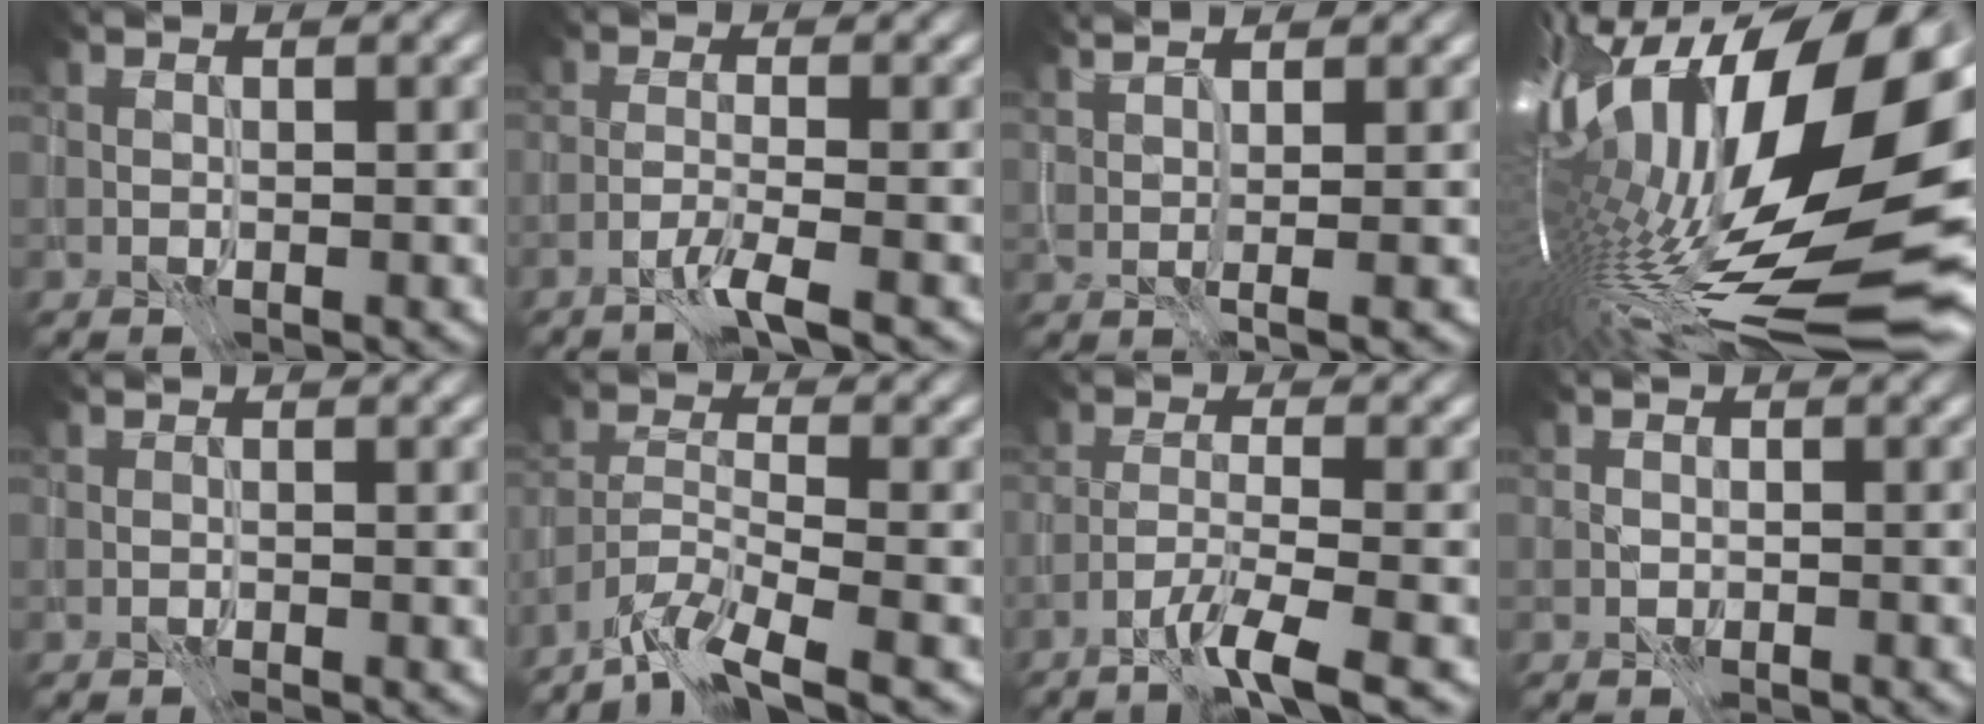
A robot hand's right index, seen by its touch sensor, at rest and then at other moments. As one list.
[{"total": 2.3, "force": [-1.9, -0.2, 1.3], "torque": [-0.021, 0.008, -0.049]}, {"total": 4.8, "force": [2.6, 1.2, 3.9], "torque": [-0.054, 0.018, 0.024]}, {"total": 21.1, "force": [2.5, 8.6, 19.1], "torque": [-0.356, -0.018, 0.047]}, {"total": 0.5, "force": [-0.5, -0.1, 0.1], "torque": [-0.006, 0.001, -0.012]}, {"total": 6.1, "force": [-5.3, 0.6, 2.9], "torque": [-0.051, -0.004, -0.107]}, {"total": 3.8, "force": [-2.9, -0.1, 2.5], "torque": [-0.043, 0.008, -0.069]}, {"total": 1.1, "force": [-1.1, 0.2, -0.1], "torque": [-0.001, 0.002, -0.020]}]